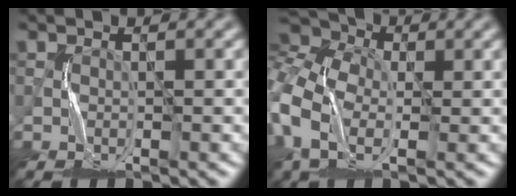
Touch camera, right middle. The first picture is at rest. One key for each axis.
{"total": 10.8, "fx": 0.8, "fy": 7.7, "fz": 7.5, "tx": -0.198, "ty": 0.003, "tz": 0.018}